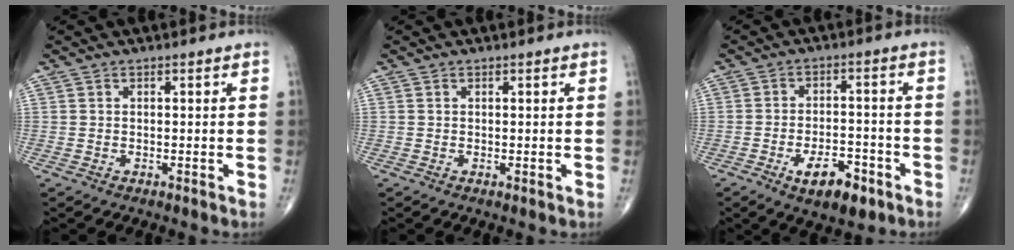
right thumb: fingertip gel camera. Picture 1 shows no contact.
{"total": 0.0}
{"total": 8.4, "force": [-4.3, 3.8, 6.1], "torque": [-0.086, 0.022, -0.063]}